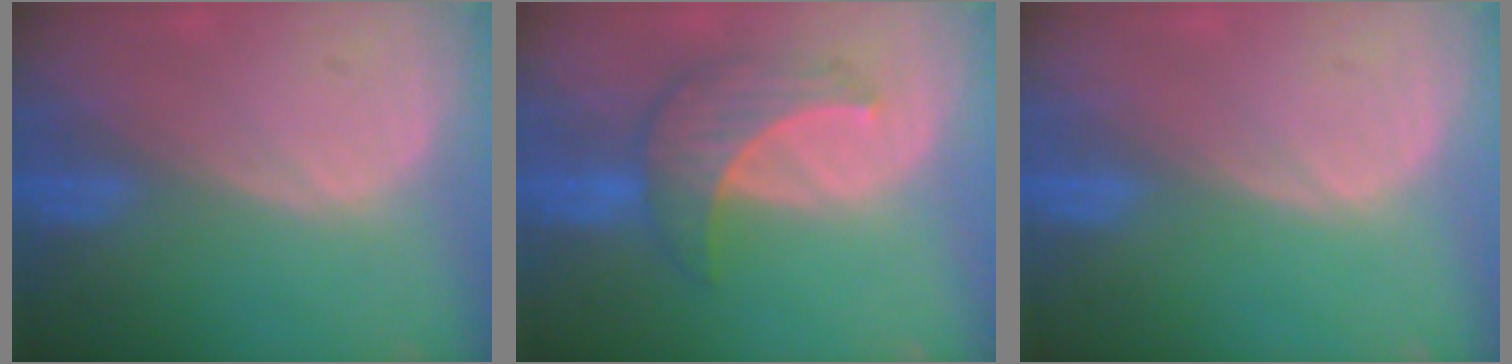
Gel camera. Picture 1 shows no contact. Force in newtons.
{"total": 5.8, "press": 5.8, "slide": 0.6}
{"total": 0.0}